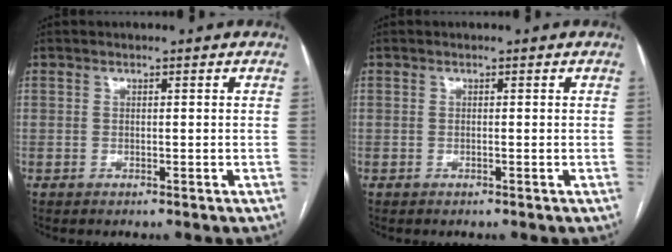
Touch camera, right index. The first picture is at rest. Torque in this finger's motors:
{"motor_torque": [0.14, 0.09, 0.03, 0.01]}